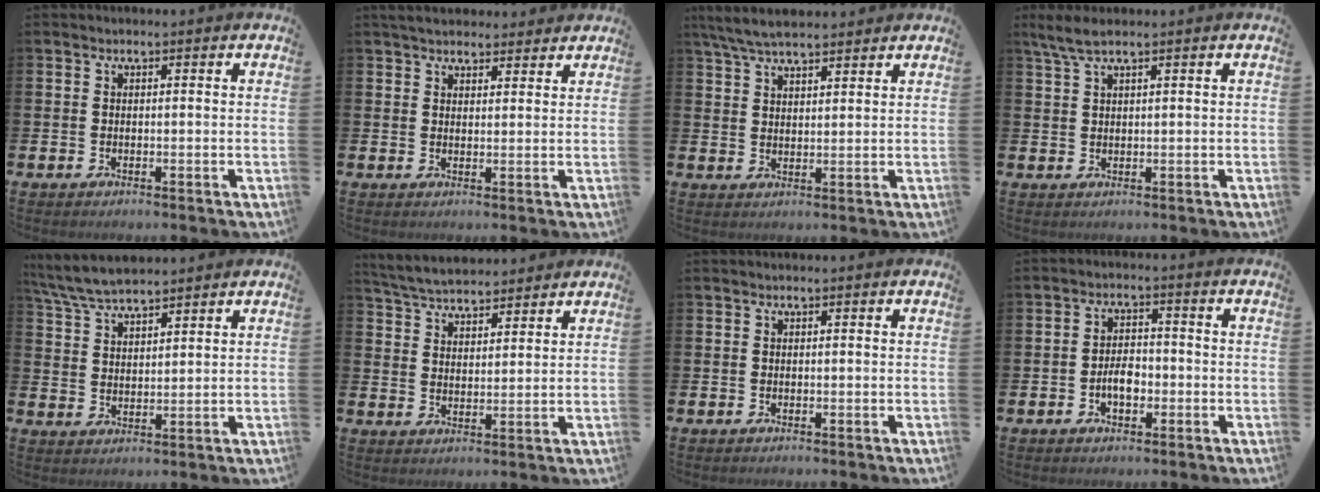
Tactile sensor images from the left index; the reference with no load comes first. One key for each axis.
{"total": 3.9, "fx": 3.7, "fy": 1.3, "fz": 0.5, "tx": -0.018, "ty": -0.009, "tz": 0.069}
{"total": 5.6, "fx": 5.1, "fy": 1.0, "fz": 1.9, "tx": -0.056, "ty": -0.011, "tz": 0.097}
{"total": 3.1, "fx": 2.2, "fy": 0.5, "fz": 2.2, "tx": -0.052, "ty": 0.004, "tz": 0.041}
{"total": 6.1, "fx": 5.8, "fy": 0.9, "fz": 1.6, "tx": -0.055, "ty": -0.017, "tz": 0.109}
{"total": 5.2, "fx": 5.0, "fy": 1.0, "fz": 0.6, "tx": -0.036, "ty": -0.021, "tz": 0.091}
{"total": 0.0}
{"total": 3.6, "fx": -1.1, "fy": 2.0, "fz": 2.8, "tx": -0.040, "ty": 0.002, "tz": -0.024}